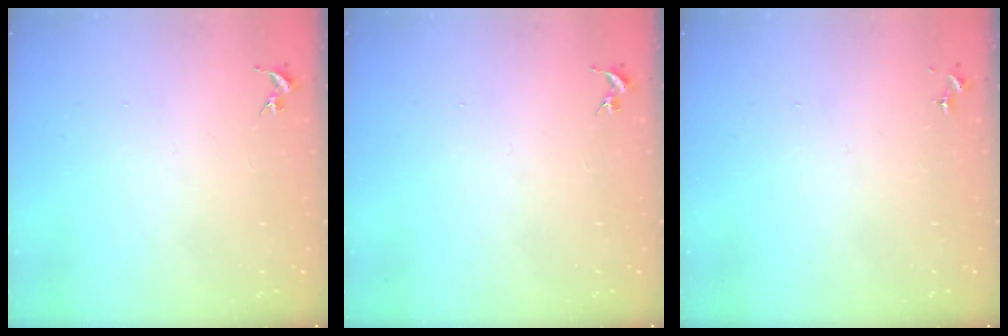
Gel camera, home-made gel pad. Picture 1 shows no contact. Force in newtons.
{"total": 0.0}
{"total": 0.0}